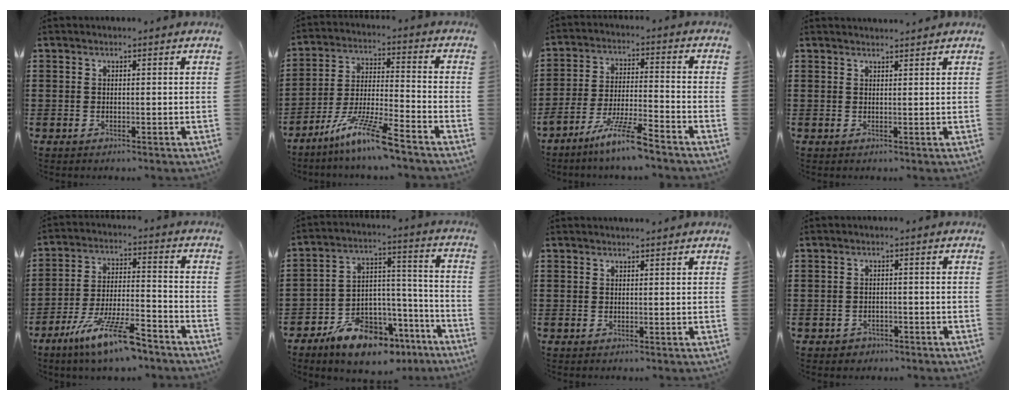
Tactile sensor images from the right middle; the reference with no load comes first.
{"total": 9.9, "force": [-7.8, 0.2, 6.1], "torque": [-0.124, -0.003, -0.153]}
{"total": 8.0, "force": [-6.5, -0.2, 4.7], "torque": [-0.100, -0.013, -0.127]}
{"total": 1.4, "force": [1.4, 0.0, 0.1], "torque": [-0.005, 0.000, 0.026]}
{"total": 10.9, "force": [-8.0, 1.7, 7.1], "torque": [-0.137, 0.012, -0.152]}
{"total": 10.6, "force": [-8.7, 4.6, 3.9], "torque": [-0.067, 0.047, -0.160]}
{"total": 0.0}
{"total": 1.3, "force": [-1.1, 0.8, 0.0], "torque": [-0.005, 0.001, -0.026]}